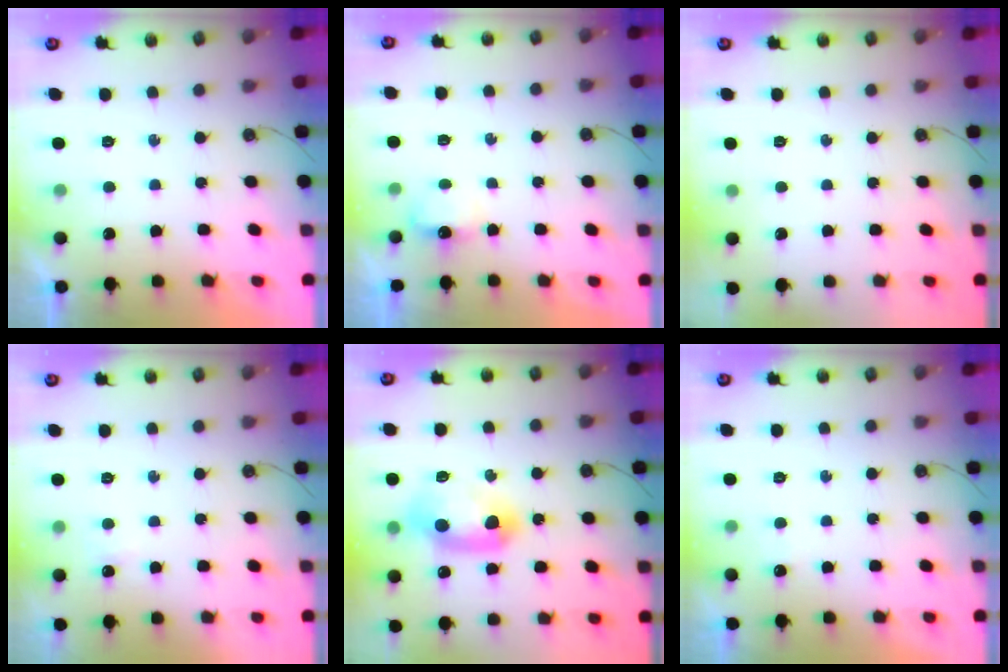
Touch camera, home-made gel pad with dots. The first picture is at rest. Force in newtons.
{"total": 3.8, "press": 3.8, "slide": 0.5}
{"total": 0.0}
{"total": 2.7, "press": 2.7, "slide": 0.6}
{"total": 13.5, "press": 13.4, "slide": 0.9}
{"total": 2.9, "press": 2.8, "slide": 0.7}